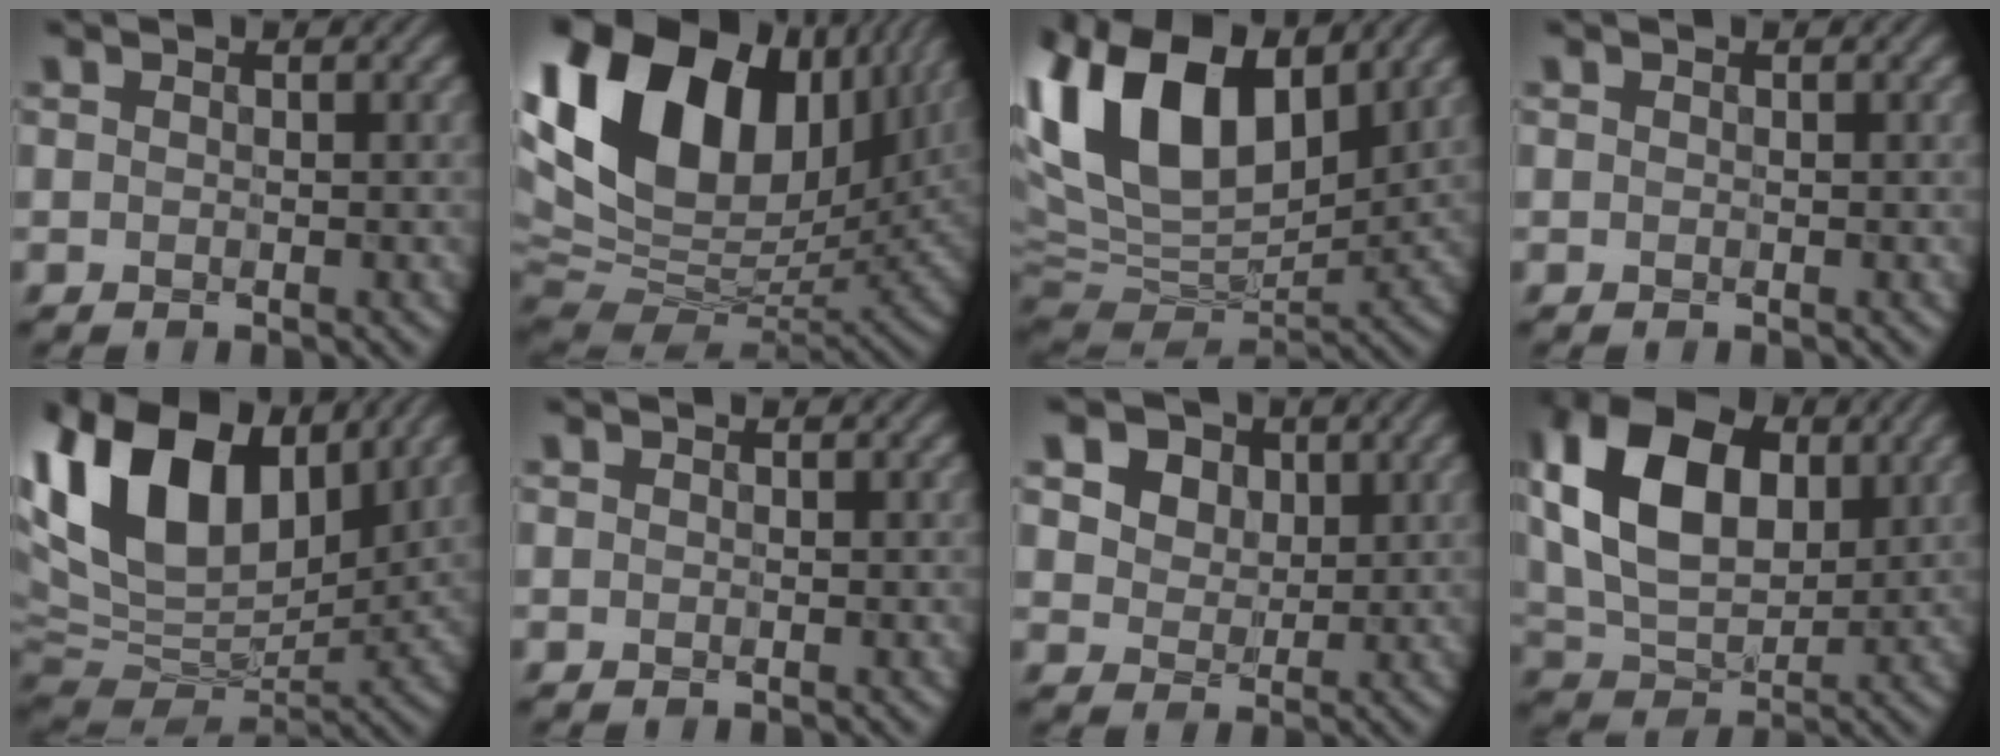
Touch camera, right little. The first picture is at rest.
{"total": 20.5, "force": [7.2, 12.9, 14.2], "torque": [-0.307, 0.041, 0.129]}
{"total": 15.1, "force": [5.7, 8.5, 11.2], "torque": [-0.232, 0.024, 0.096]}
{"total": 0.0}
{"total": 14.6, "force": [6.4, 8.7, 9.9], "torque": [-0.218, 0.042, 0.110]}
{"total": 0.0}
{"total": 8.4, "force": [4.0, 6.2, 4.0], "torque": [-0.093, 0.019, 0.056]}
{"total": 13.3, "force": [3.6, 8.6, 9.5], "torque": [-0.200, 0.021, 0.060]}